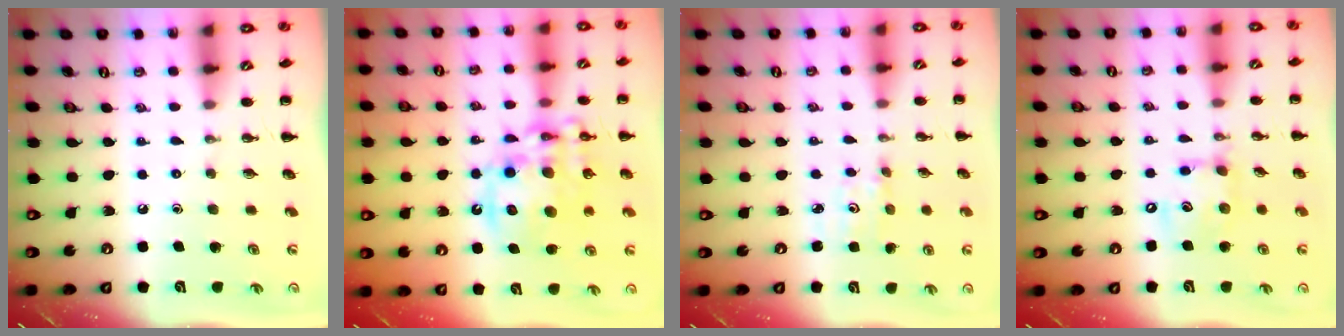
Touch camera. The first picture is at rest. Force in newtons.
{"total": 16.5, "press": 16.1, "slide": 3.8}
{"total": 2.4, "press": 2.3, "slide": 0.8}
{"total": 10.8, "press": 10.7, "slide": 1.5}